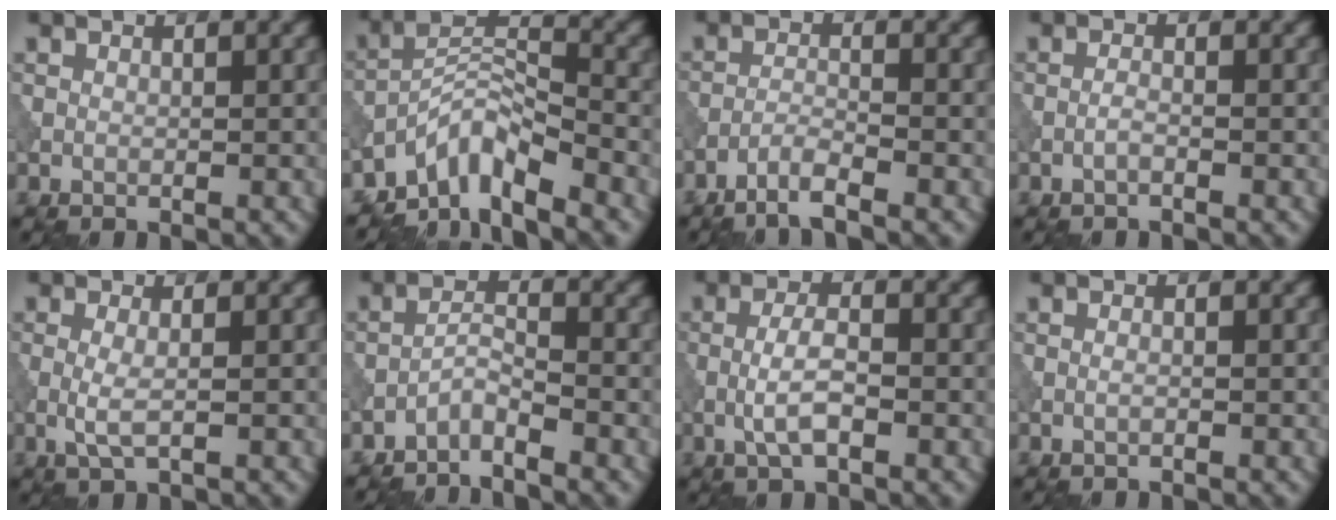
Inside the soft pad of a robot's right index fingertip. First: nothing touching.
{"total": 5.9, "force": [-4.9, 1.4, 3.0], "torque": [-0.043, 0.004, -0.103]}
{"total": 2.5, "force": [-2.0, 0.2, 1.5], "torque": [-0.027, 0.002, -0.048]}
{"total": 0.9, "force": [-0.6, 0.1, 0.6], "torque": [-0.013, 0.002, -0.013]}
{"total": 1.9, "force": [-0.3, 0.4, 1.9], "torque": [-0.044, -0.004, -0.009]}
{"total": 2.3, "force": [-2.1, 0.2, 1.1], "torque": [-0.021, 0.007, -0.047]}
{"total": 3.3, "force": [-1.0, 1.0, 3.0], "torque": [-0.065, 0.002, -0.025]}
{"total": 0.6, "force": [-0.3, 0.1, 0.5], "torque": [-0.013, -0.002, -0.008]}